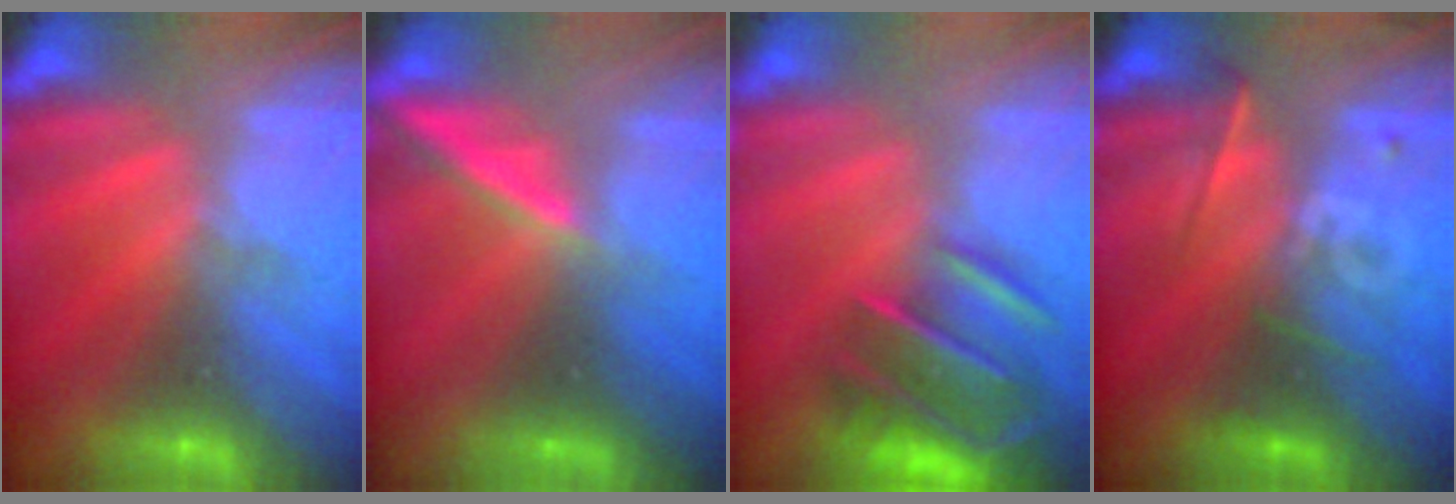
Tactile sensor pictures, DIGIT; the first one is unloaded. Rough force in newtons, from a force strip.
{"total": 1.9}
{"total": 9.1}
{"total": 2.3}